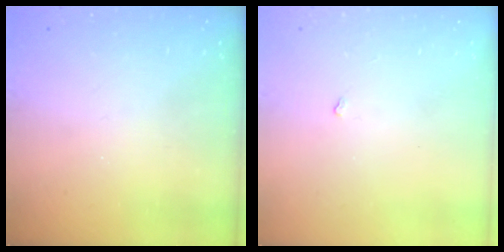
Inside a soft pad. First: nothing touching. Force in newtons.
{"total": 2.4, "press": 2.3, "slide": 0.4}